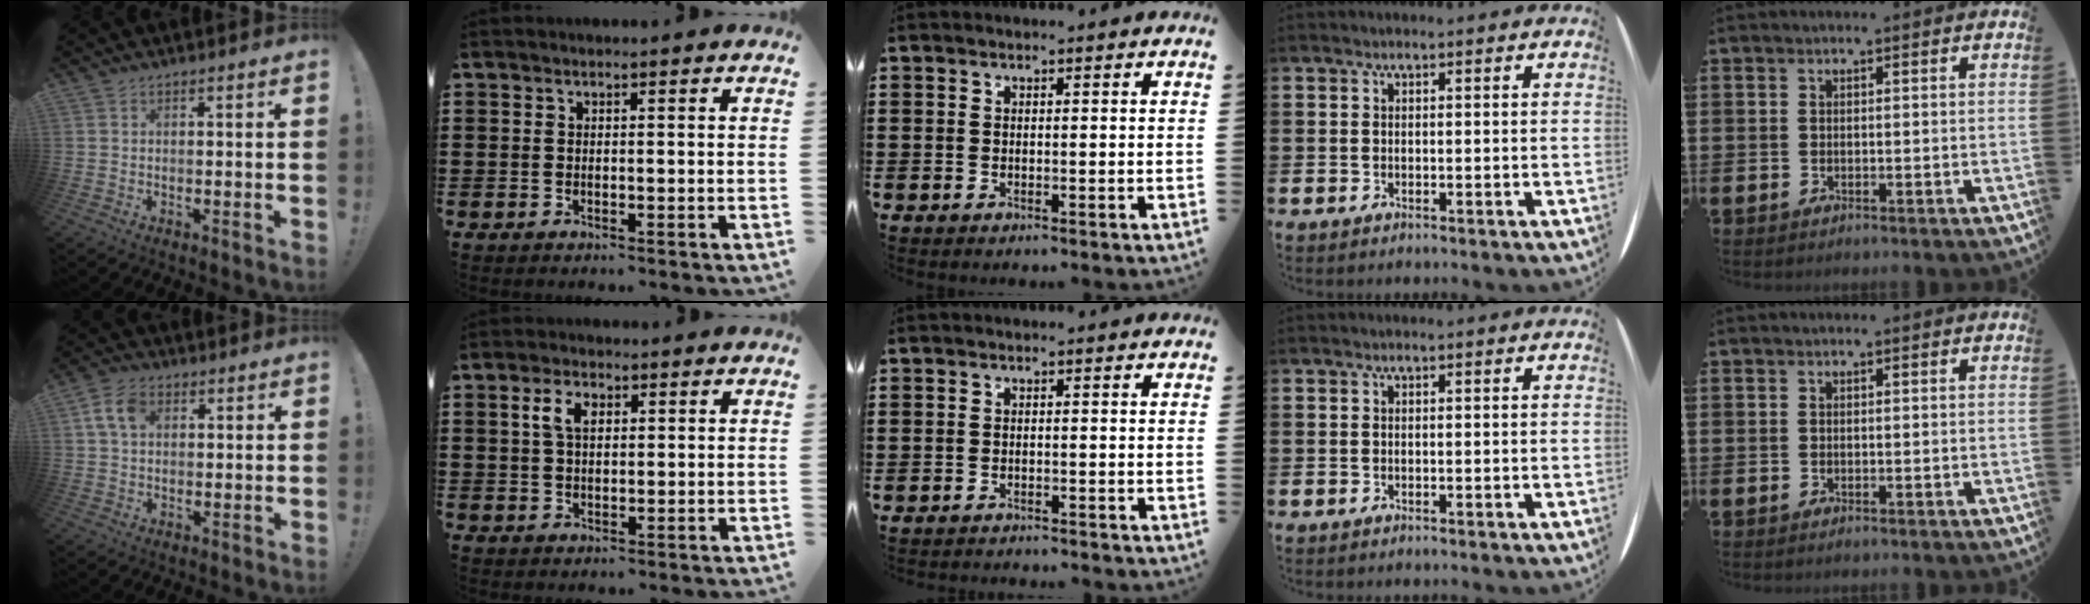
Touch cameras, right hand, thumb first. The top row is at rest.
{"thumb": {"total": 7.3, "force": [2.0, 4.9, 5.0], "torque": [-0.090, 0.008, 0.038]}, "index": {"total": 3.8, "force": [1.2, 2.1, 2.9], "torque": [-0.065, 0.013, 0.020]}, "middle": {"total": 1.1, "force": [-1.1, -0.2, 0.0], "torque": [-0.004, 0.000, -0.021]}}